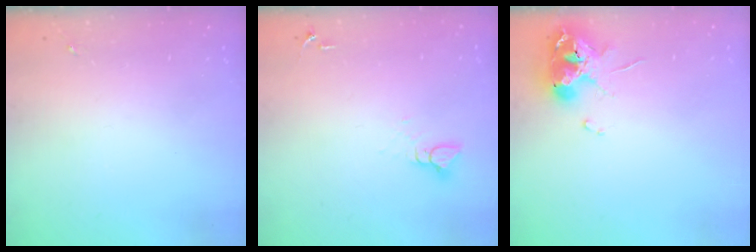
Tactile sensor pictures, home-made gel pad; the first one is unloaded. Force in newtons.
{"total": 3.9, "press": 3.8, "slide": 0.5}
{"total": 10.3, "press": 10.3, "slide": 1.3}